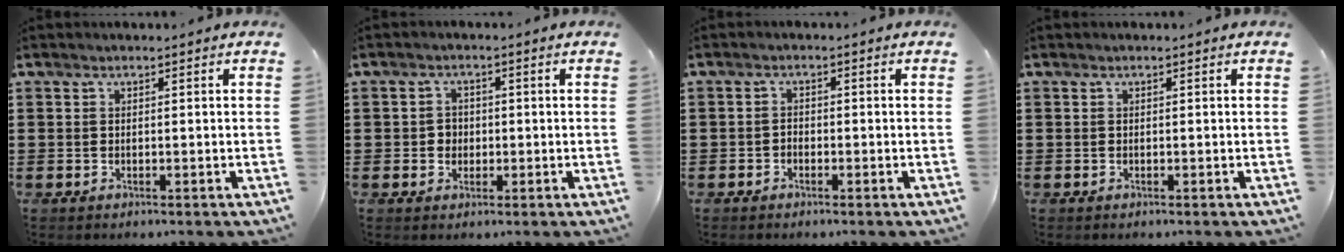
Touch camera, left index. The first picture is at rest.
{"total": 2.2, "force": [-0.3, 2.1, 0.7], "torque": [-0.021, 0.007, -0.009]}
{"total": 1.3, "force": [-1.1, 0.5, 0.1], "torque": [-0.008, 0.003, -0.024]}
{"total": 0.0}